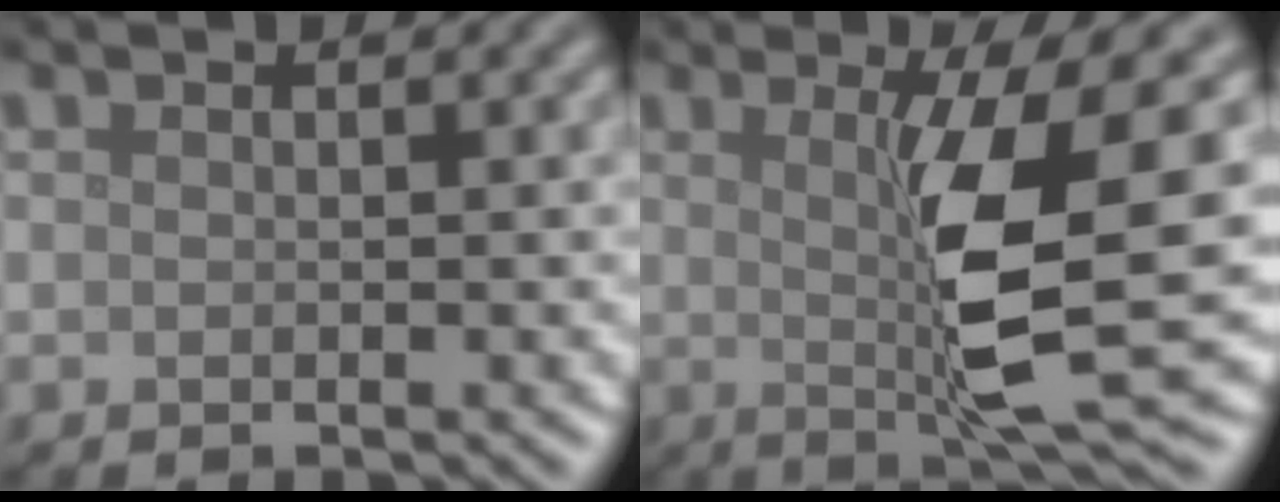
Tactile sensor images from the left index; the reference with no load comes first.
{"total": 8.8, "force": [0.5, 1.4, 8.7], "torque": [-0.132, -0.008, 0.014]}